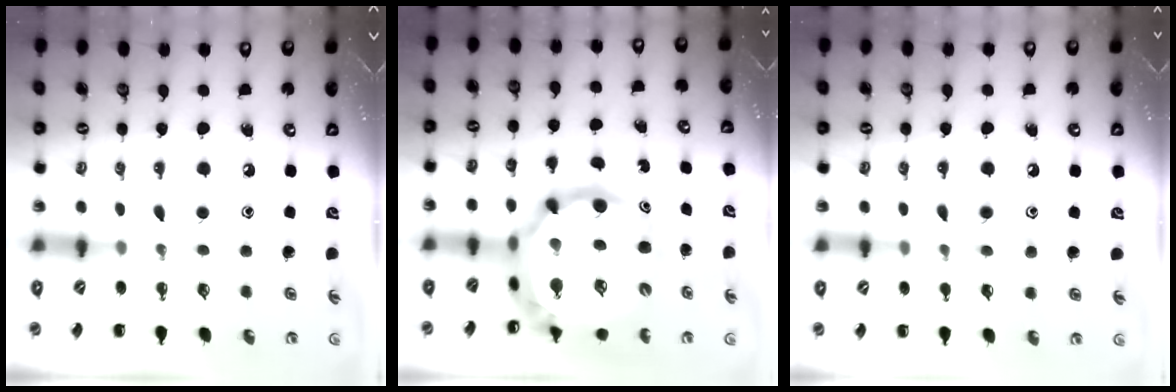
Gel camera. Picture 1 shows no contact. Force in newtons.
{"total": 11.1, "press": 10.7, "slide": 3.0}
{"total": 9.3, "press": 9.3, "slide": 1.2}